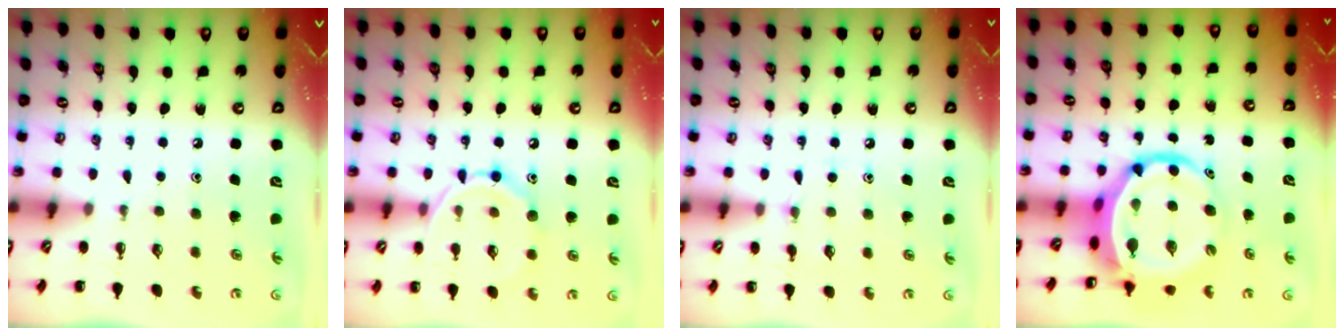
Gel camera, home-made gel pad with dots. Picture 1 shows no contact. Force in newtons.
{"total": 10.6, "press": 10.6, "slide": 0.5}
{"total": 5.8, "press": 5.4, "slide": 2.1}
{"total": 9.2, "press": 8.7, "slide": 2.9}